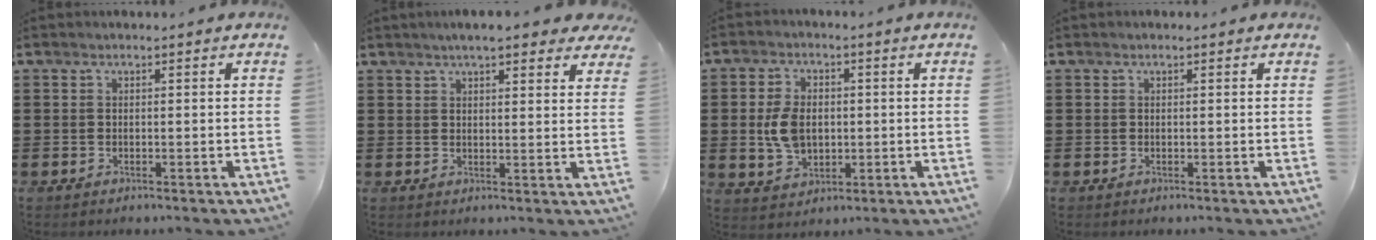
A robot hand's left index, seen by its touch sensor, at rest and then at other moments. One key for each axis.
{"total": 4.8, "fx": 4.0, "fy": 0.7, "fz": 2.6, "tx": -0.054, "ty": -0.003, "tz": 0.070}
{"total": 6.4, "fx": 0.0, "fy": 4.5, "fz": 4.6, "tx": -0.115, "ty": 0.007, "tz": -0.007}
{"total": 0.0}